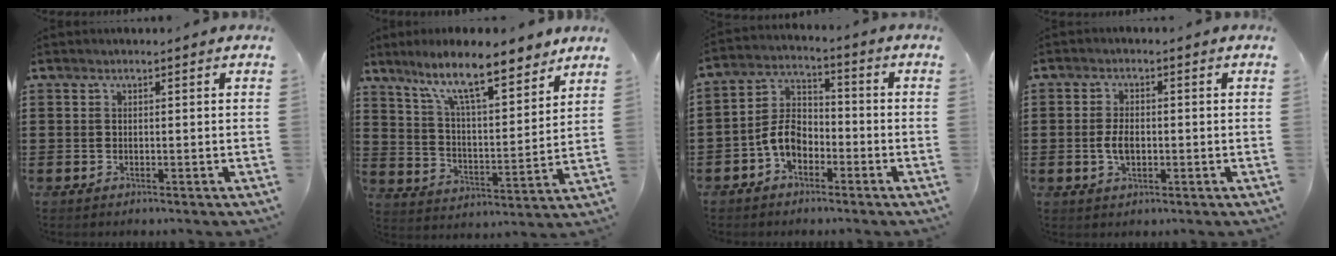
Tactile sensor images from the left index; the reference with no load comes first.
{"total": 11.4, "force": [9.0, 1.9, 6.8], "torque": [-0.151, -0.036, 0.155]}
{"total": 6.4, "force": [-3.1, 4.0, 3.9], "torque": [-0.098, 0.008, -0.067]}
{"total": 3.6, "force": [-0.4, 1.8, 3.0], "torque": [-0.065, 0.001, -0.009]}